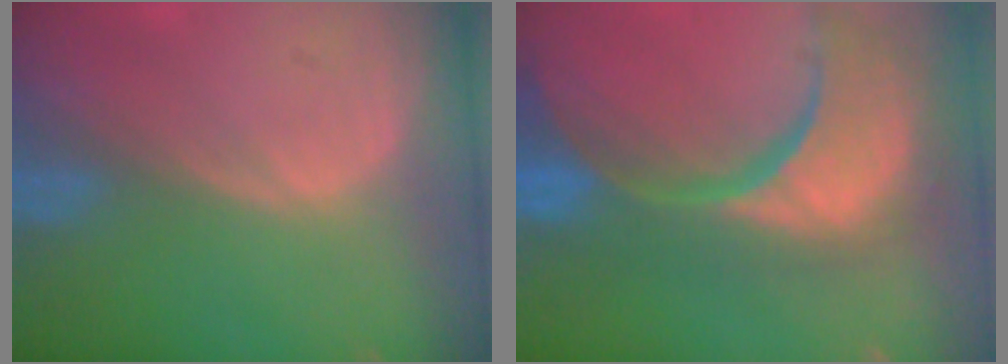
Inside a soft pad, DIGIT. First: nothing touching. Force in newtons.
{"total": 15.5, "press": 12.2, "slide": 9.6}